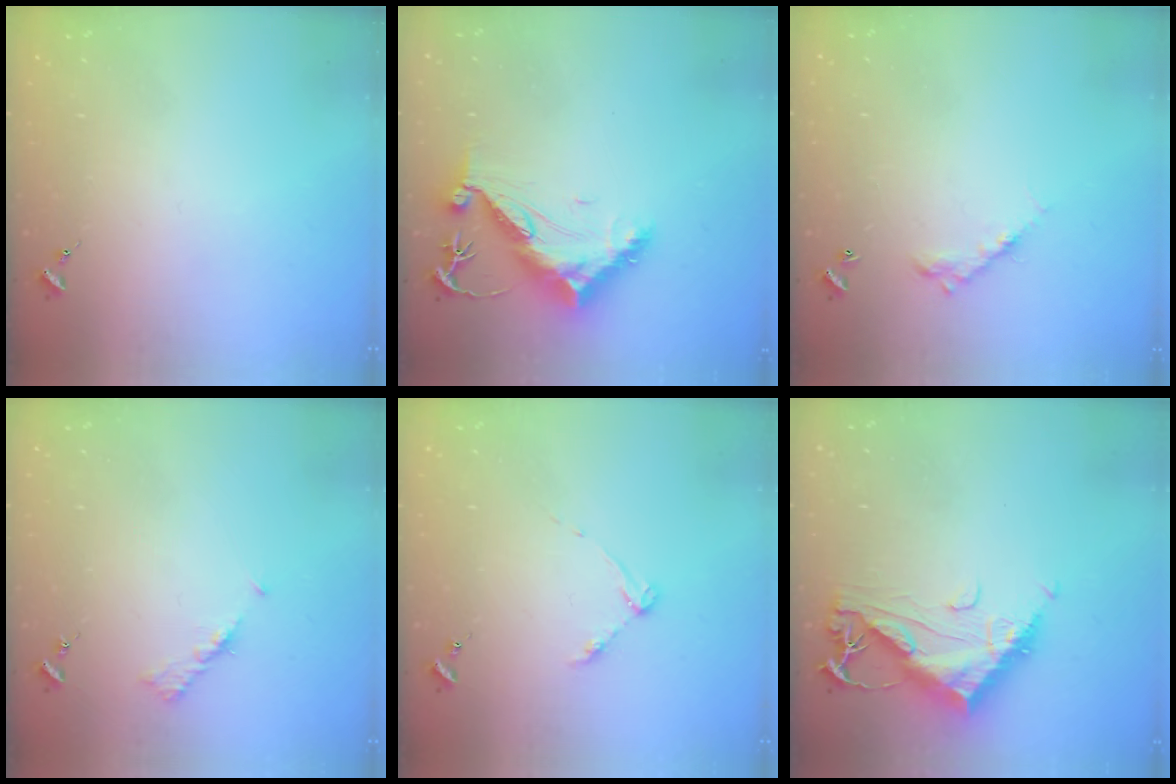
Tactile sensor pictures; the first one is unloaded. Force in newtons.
{"total": 14.3, "press": 14.3, "slide": 0.8}
{"total": 7.7, "press": 7.7, "slide": 0.6}
{"total": 5.3, "press": 5.2, "slide": 0.7}
{"total": 3.3, "press": 3.3, "slide": 0.5}
{"total": 13.4, "press": 13.4, "slide": 1.2}